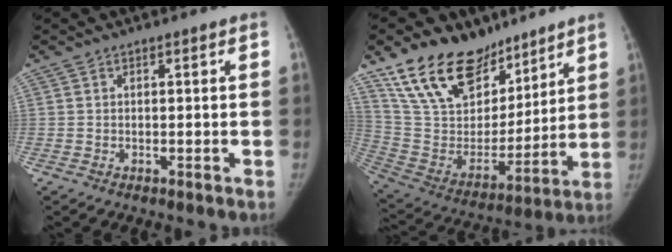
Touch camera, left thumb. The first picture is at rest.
{"total": 22.6, "force": [16.5, 12.2, 9.6], "torque": [-0.133, -0.077, 0.300]}